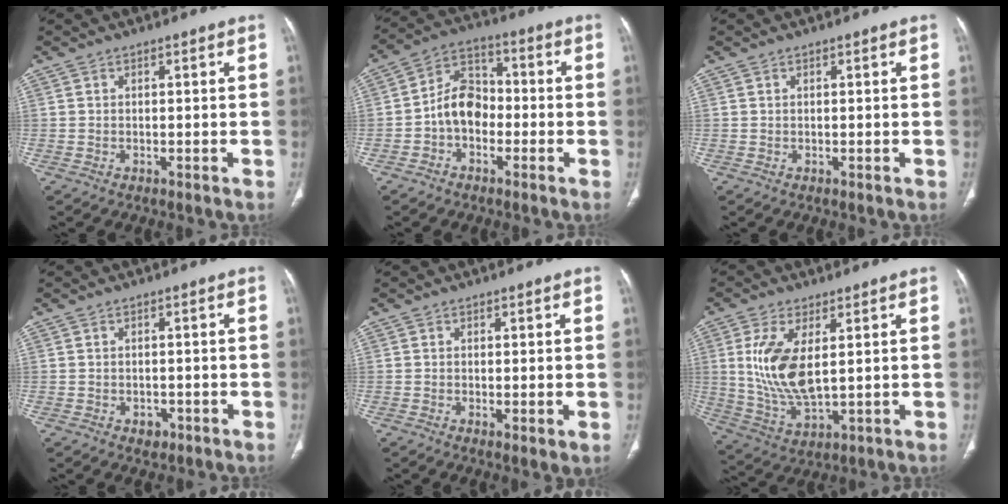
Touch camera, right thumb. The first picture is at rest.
{"total": 8.8, "force": [-2.1, 6.4, 5.5], "torque": [-0.078, 0.037, -0.053]}
{"total": 0.0}
{"total": 2.0, "force": [-0.9, 1.5, 1.0], "torque": [-0.008, 0.003, -0.006]}
{"total": 2.3, "force": [-0.3, 0.8, 2.2], "torque": [-0.043, -0.010, -0.006]}
{"total": 12.2, "force": [2.3, 5.5, 10.7], "torque": [-0.224, -0.020, 0.059]}